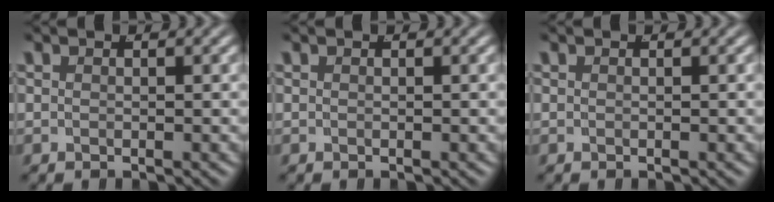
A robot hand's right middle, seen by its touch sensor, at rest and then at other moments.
{"total": 0.0}
{"total": 0.0}